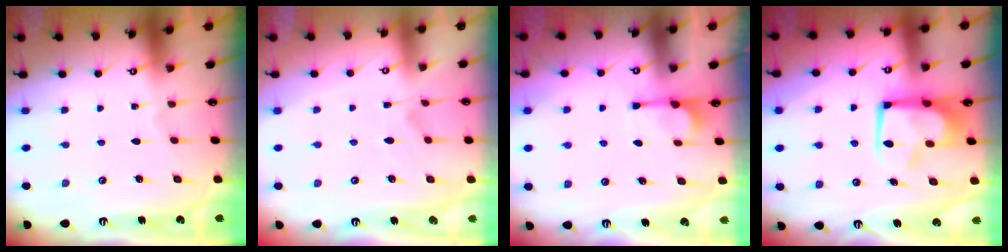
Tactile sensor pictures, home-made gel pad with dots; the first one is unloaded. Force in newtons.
{"total": 4.3, "press": 4.1, "slide": 1.3}
{"total": 1.3, "press": 1.1, "slide": 0.6}
{"total": 10.5, "press": 10.4, "slide": 1.4}